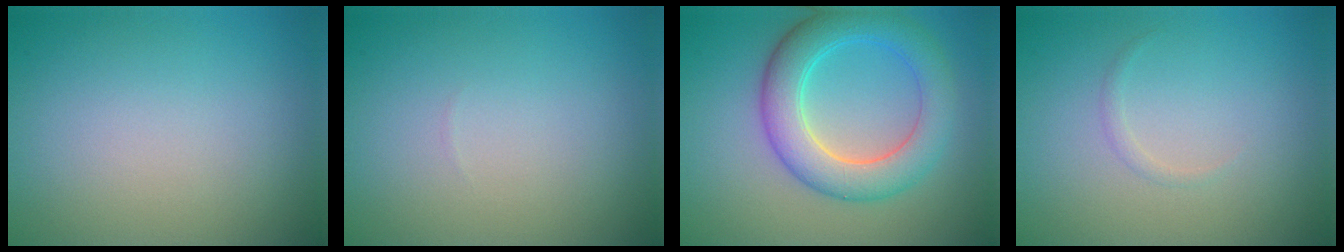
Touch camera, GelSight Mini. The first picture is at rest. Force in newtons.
{"total": 0.0}
{"total": 6.1, "press": 6.1, "slide": 0.3}
{"total": 0.5, "press": 0.5, "slide": 0.0}